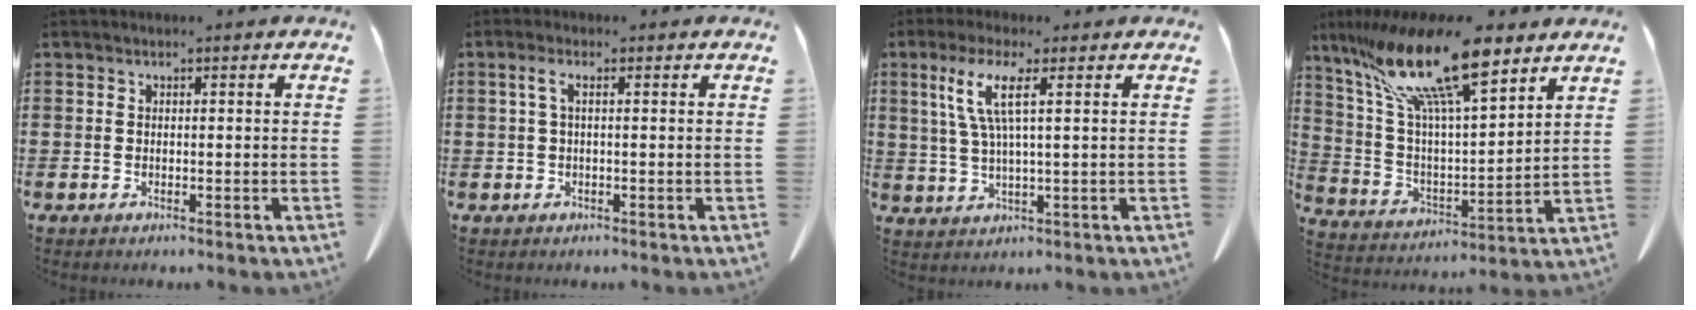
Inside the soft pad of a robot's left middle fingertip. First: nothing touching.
{"total": 2.0, "force": [0.2, 0.3, 2.0], "torque": [-0.038, 0.002, 0.003]}
{"total": 6.6, "force": [2.5, 0.7, 6.1], "torque": [-0.134, -0.001, 0.038]}
{"total": 18.0, "force": [12.2, 4.9, 12.3], "torque": [-0.261, -0.058, 0.204]}